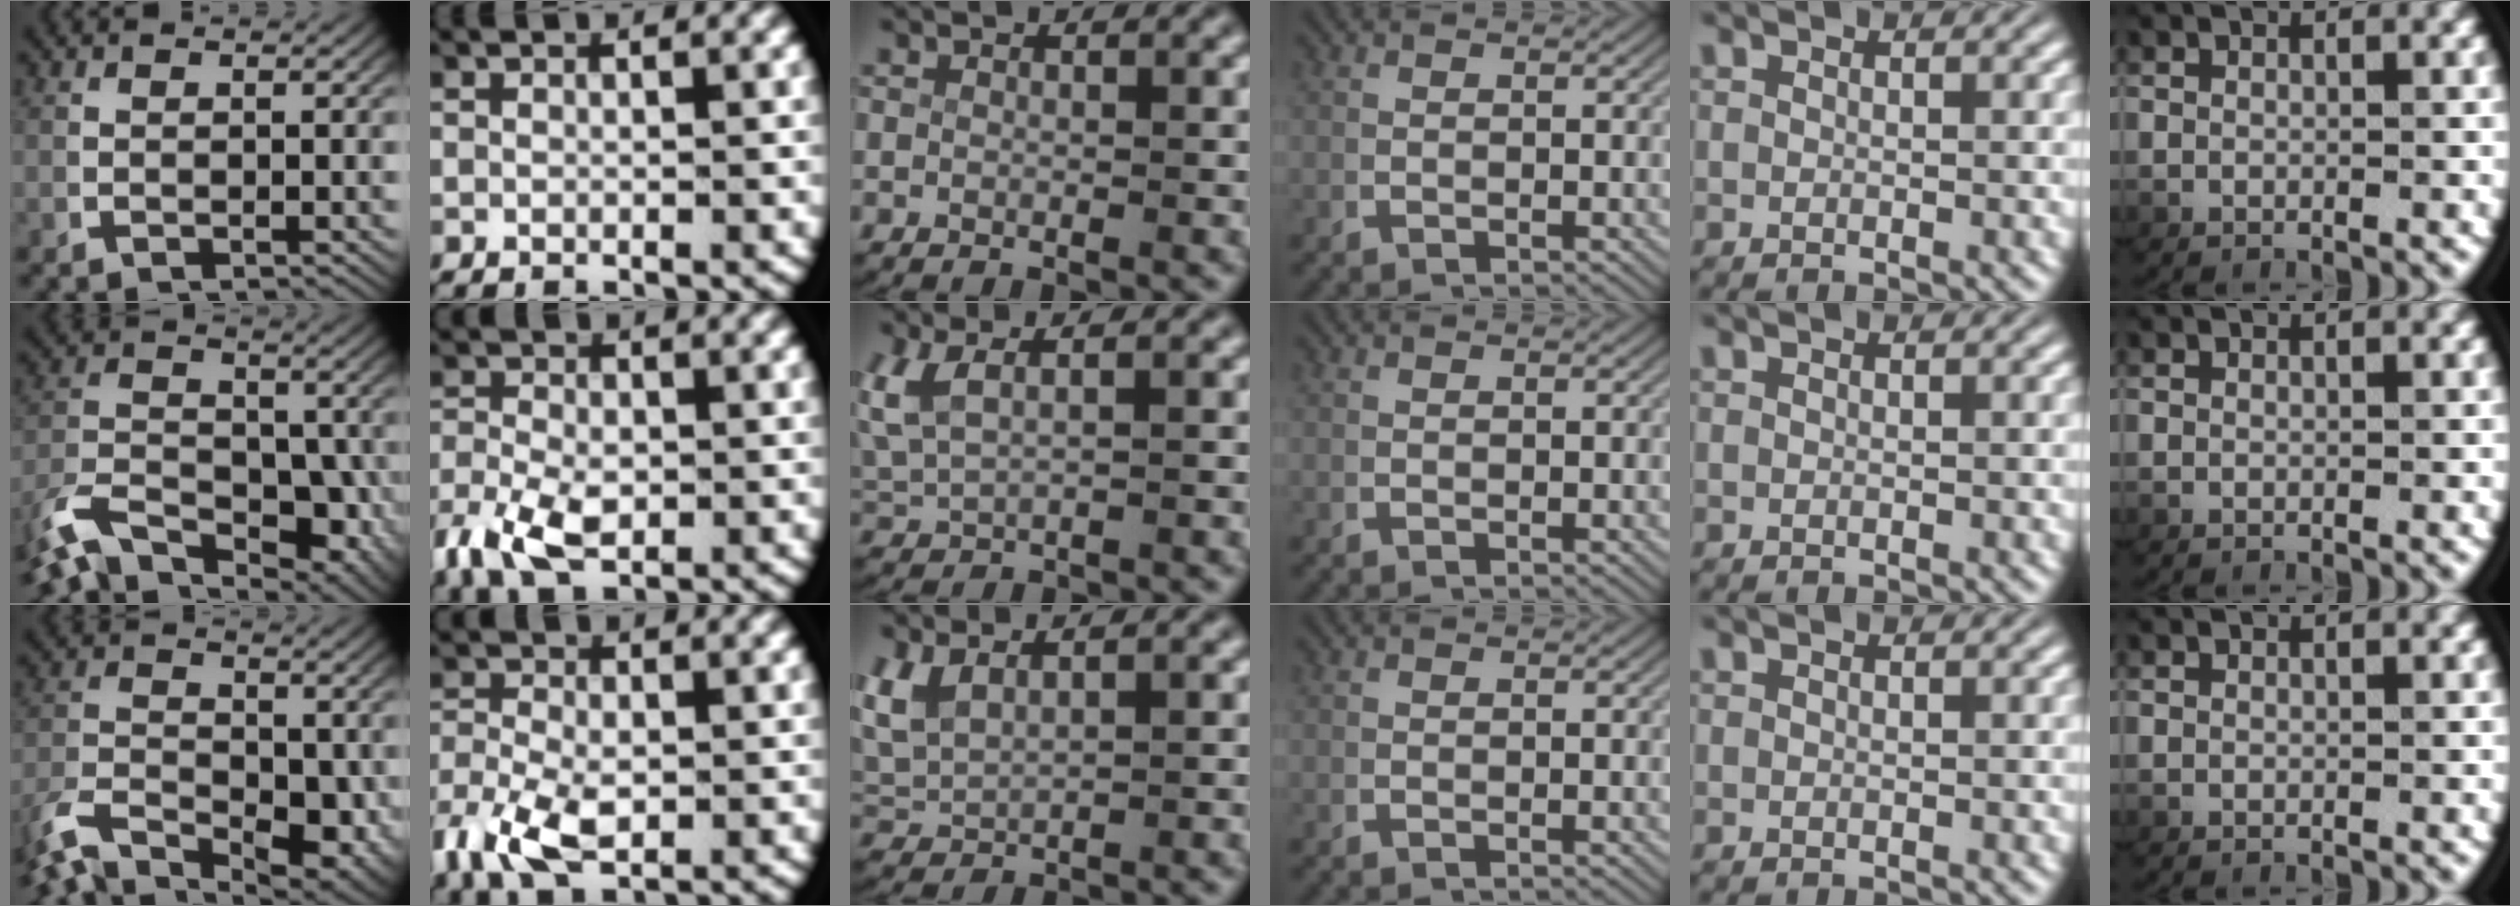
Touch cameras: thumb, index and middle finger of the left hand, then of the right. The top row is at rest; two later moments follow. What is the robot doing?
{"motion": "lift_and_place", "object": "scissors"}